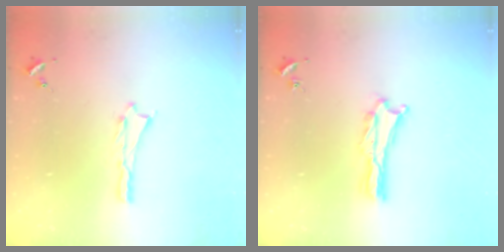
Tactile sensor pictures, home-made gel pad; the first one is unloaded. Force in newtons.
{"total": 0.7, "press": 0.7, "slide": 0.2}